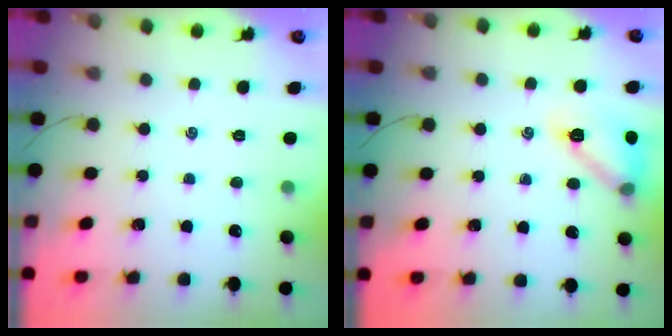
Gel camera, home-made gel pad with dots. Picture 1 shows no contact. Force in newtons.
{"total": 12.8, "press": 12.7, "slide": 0.7}